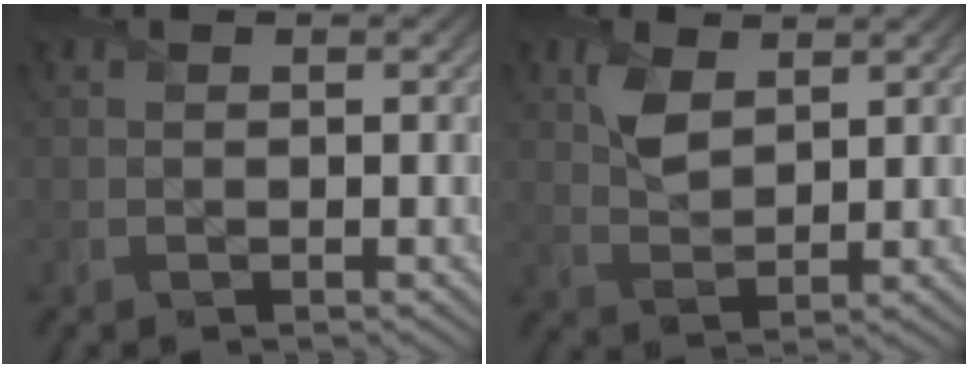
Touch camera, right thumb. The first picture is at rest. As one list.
[{"total": 4.2, "force": [2.1, 2.4, 2.8], "torque": [-0.069, 0.000, 0.042]}]